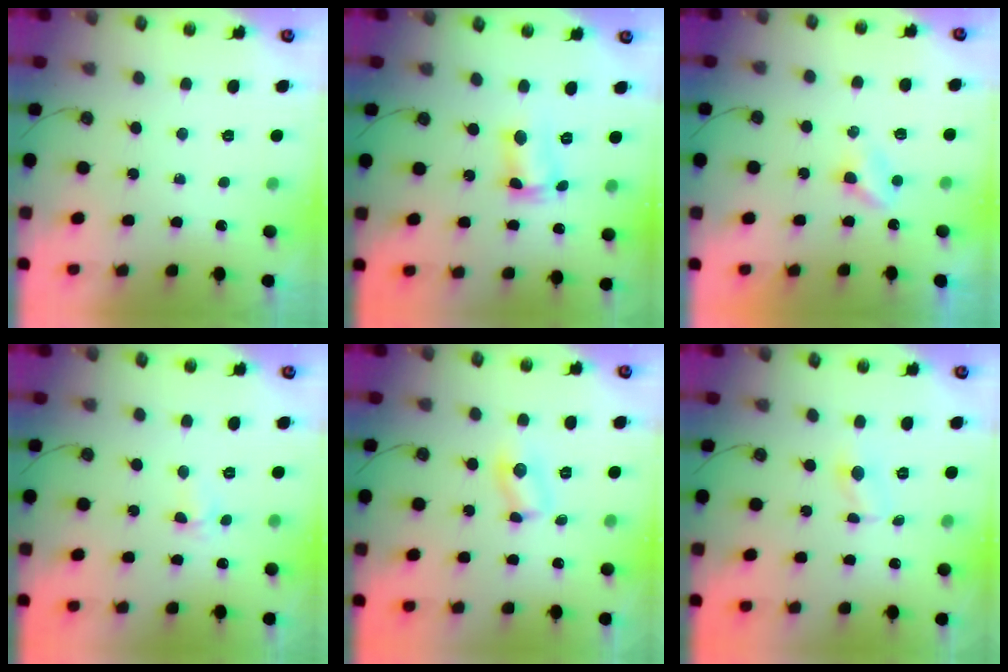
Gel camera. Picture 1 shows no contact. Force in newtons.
{"total": 5.1, "press": 5.0, "slide": 0.9}
{"total": 3.6, "press": 3.6, "slide": 0.5}
{"total": 3.8, "press": 3.8, "slide": 0.5}
{"total": 3.5, "press": 3.5, "slide": 0.4}
{"total": 2.4, "press": 2.4, "slide": 0.3}